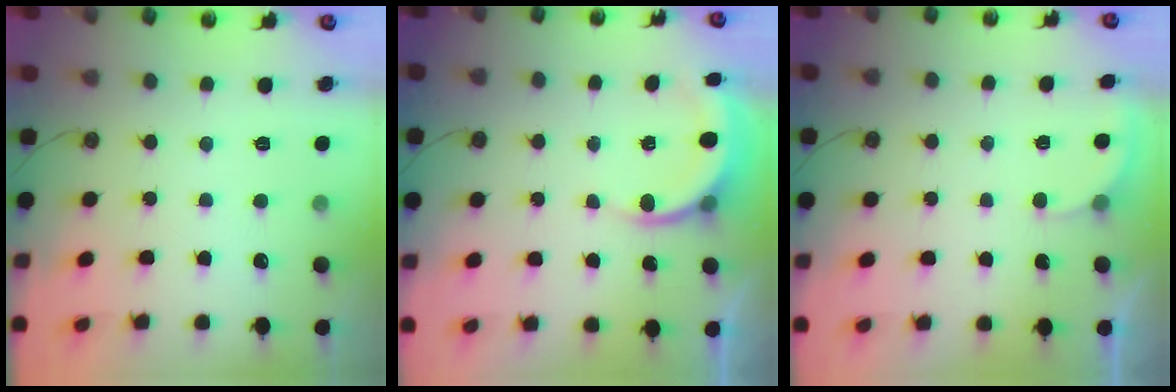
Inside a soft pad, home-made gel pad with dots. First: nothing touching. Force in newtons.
{"total": 6.3, "press": 6.2, "slide": 1.0}
{"total": 1.9, "press": 1.9, "slide": 0.2}